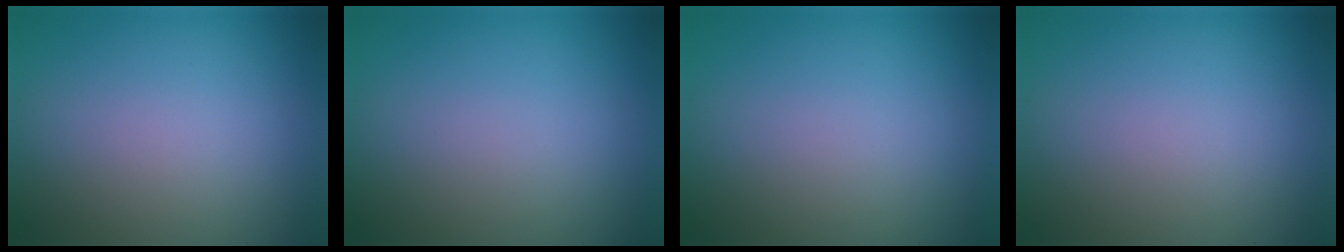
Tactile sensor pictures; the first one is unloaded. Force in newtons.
{"total": 0.0}
{"total": 0.0}
{"total": 0.0}